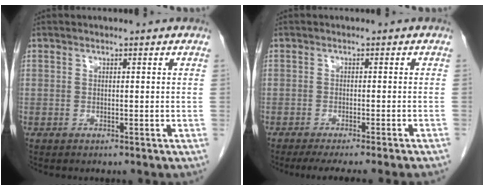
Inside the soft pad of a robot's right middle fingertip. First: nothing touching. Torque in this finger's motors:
{"motor_torque": [1.08, -1.06, 0.08, 0.04]}